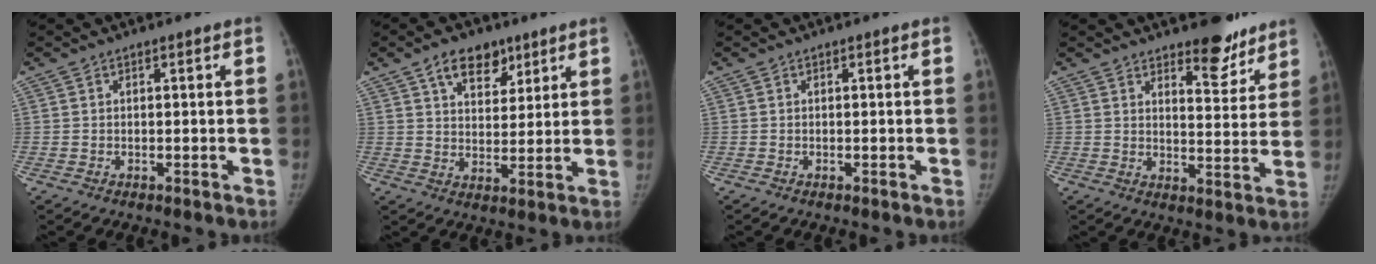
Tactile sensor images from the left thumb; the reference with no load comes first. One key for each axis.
{"total": 8.9, "fx": 5.4, "fy": 5.3, "fz": 4.6, "tx": -0.042, "ty": -0.027, "tz": 0.088}
{"total": 0.0}
{"total": 9.0, "fx": 7.2, "fy": 3.3, "fz": 4.4, "tx": -0.024, "ty": -0.054, "tz": 0.104}